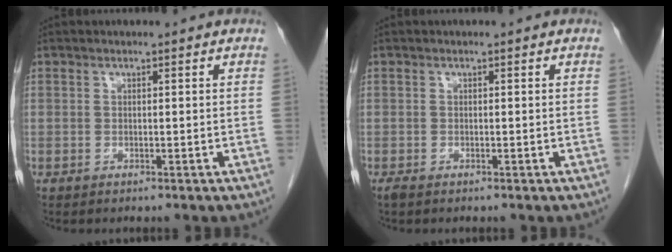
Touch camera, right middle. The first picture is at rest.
{"total": 0.7, "force": [-0.6, 0.2, 0.4], "torque": [-0.012, -0.004, -0.011]}